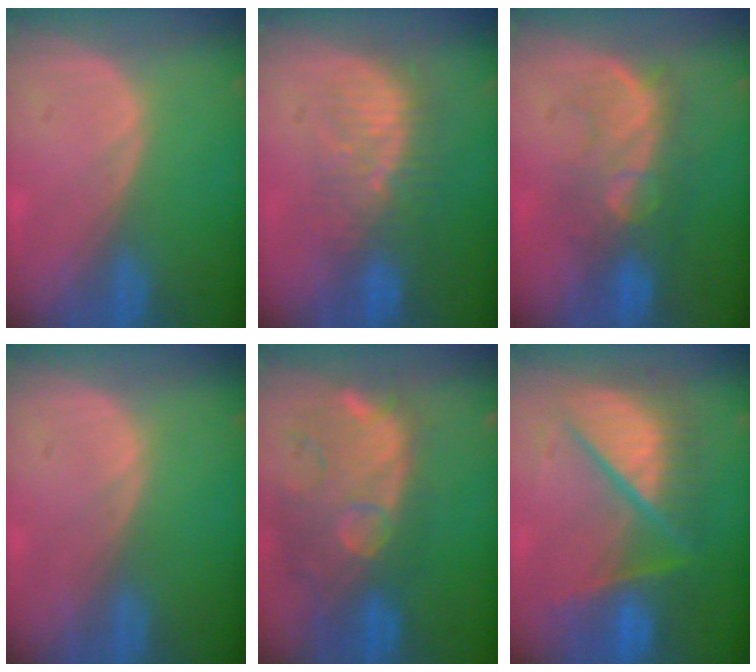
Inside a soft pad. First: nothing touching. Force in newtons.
{"total": 8.4, "press": 7.8, "slide": 3.0}
{"total": 8.0, "press": 7.8, "slide": 1.4}
{"total": 0.0}
{"total": 12.5, "press": 11.2, "slide": 5.4}
{"total": 11.0, "press": 11.0, "slide": 1.3}